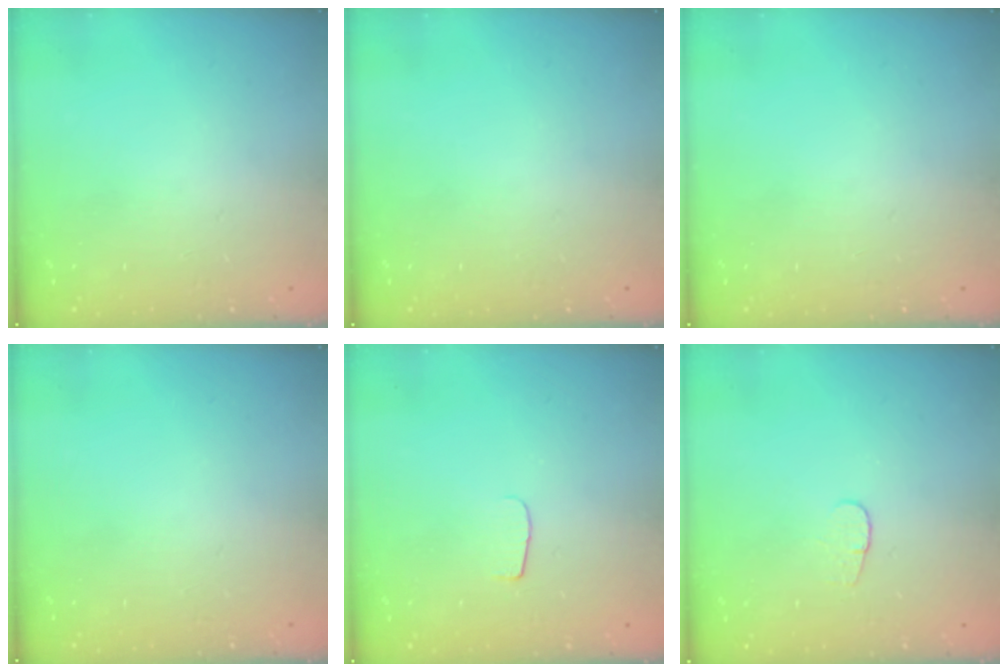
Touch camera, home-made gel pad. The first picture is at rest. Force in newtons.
{"total": 0.0}
{"total": 0.0}
{"total": 0.0}
{"total": 4.5, "press": 4.4, "slide": 0.5}
{"total": 3.6, "press": 3.6, "slide": 0.4}